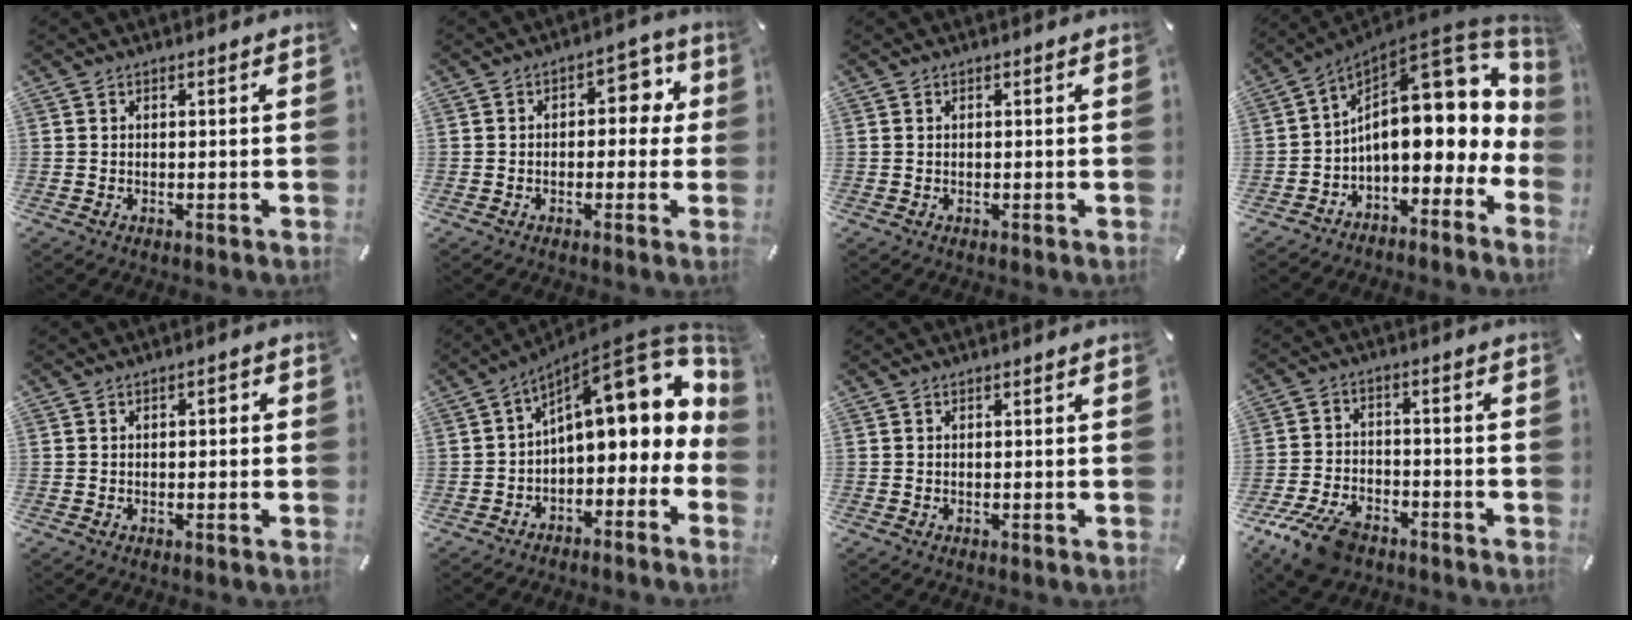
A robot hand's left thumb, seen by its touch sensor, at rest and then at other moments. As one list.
[{"total": 6.7, "force": [1.0, 4.7, 4.7], "torque": [-0.047, -0.002, 0.006]}, {"total": 0.0}, {"total": 19.3, "force": [4.6, 11.0, 15.2], "torque": [-0.214, -0.056, 0.079]}, {"total": 1.4, "force": [-0.4, 0.8, 1.1], "torque": [-0.020, 0.007, -0.010]}, {"total": 16.9, "force": [6.6, 8.6, 13.0], "torque": [-0.152, -0.061, 0.110]}, {"total": 0.0}, {"total": 10.6, "force": [-7.1, 5.5, 5.7], "torque": [-0.116, 0.035, -0.132]}]